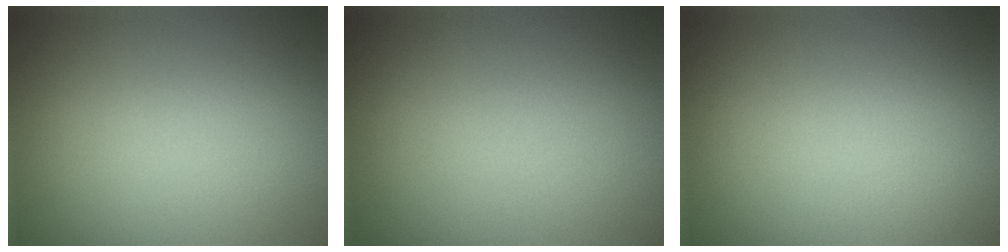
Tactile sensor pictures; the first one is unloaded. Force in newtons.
{"total": 0.0}
{"total": 0.0}